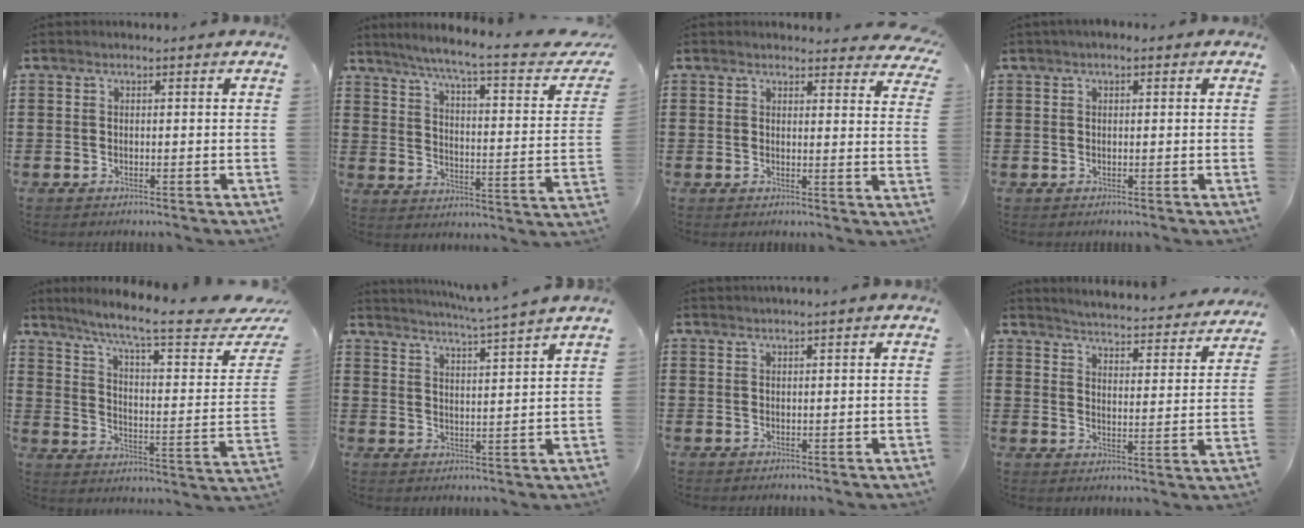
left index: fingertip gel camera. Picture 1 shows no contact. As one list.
[{"total": 7.3, "force": [5.4, -0.2, 4.9], "torque": [-0.107, -0.041, 0.081]}, {"total": 2.9, "force": [2.8, 0.2, 0.5], "torque": [-0.011, -0.011, 0.051]}, {"total": 1.0, "force": [0.2, 0.5, 0.8], "torque": [-0.014, 0.007, 0.003]}, {"total": 10.5, "force": [7.8, 1.1, 6.9], "torque": [-0.136, -0.052, 0.121]}, {"total": 4.2, "force": [3.8, -1.4, 1.2], "torque": [-0.037, -0.031, 0.061]}, {"total": 1.0, "force": [0.8, -0.3, 0.5], "torque": [-0.008, -0.003, 0.016]}, {"total": 3.9, "force": [3.8, -0.7, 0.2], "torque": [-0.027, -0.041, 0.059]}]